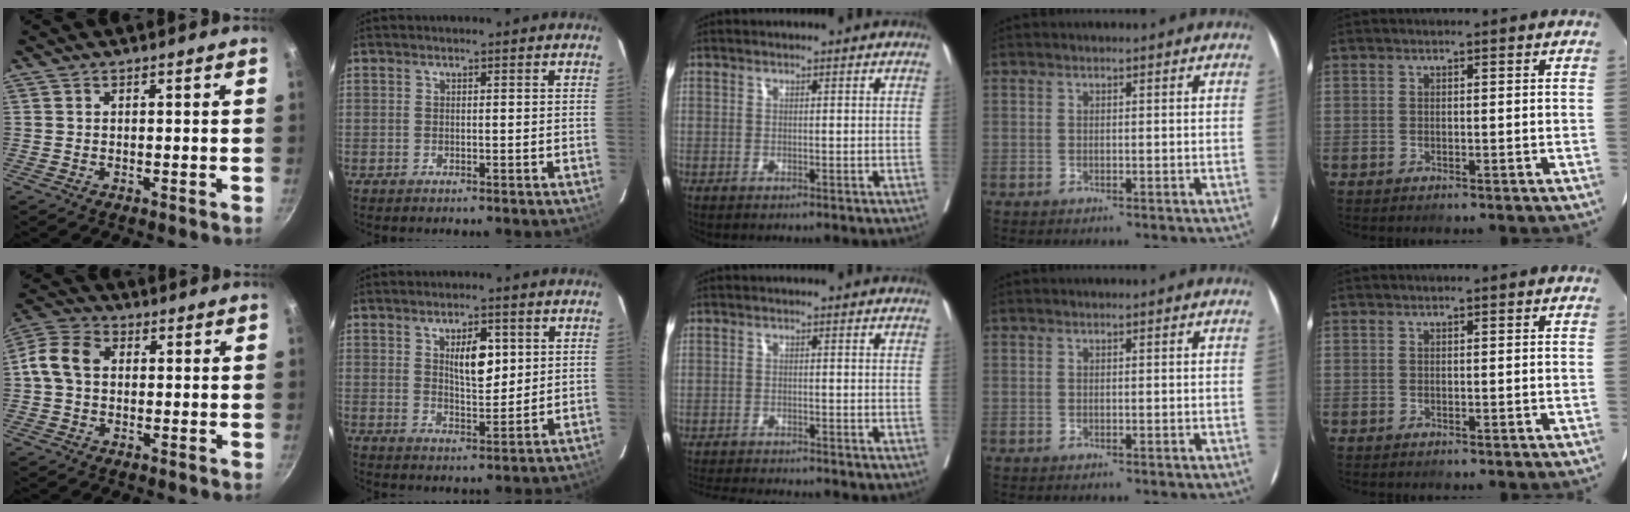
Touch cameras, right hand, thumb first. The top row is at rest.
{"thumb": {"total": 8.0, "force": [0.7, 5.8, 5.4], "torque": [-0.109, 0.025, 0.008]}, "index": {"total": 6.6, "force": [2.0, 2.7, 5.7], "torque": [-0.093, 0.001, 0.039]}, "middle": {"total": 7.4, "force": [-7.1, 0.1, 2.2], "torque": [-0.033, -0.013, -0.110]}}